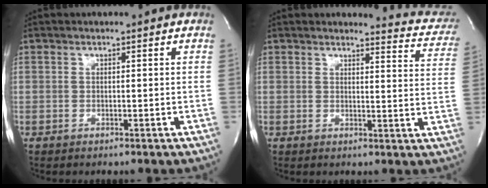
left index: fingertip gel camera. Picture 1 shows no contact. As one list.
[{"total": 7.9, "force": [7.7, 1.4, 0.7], "torque": [0.009, -0.050, 0.060]}]